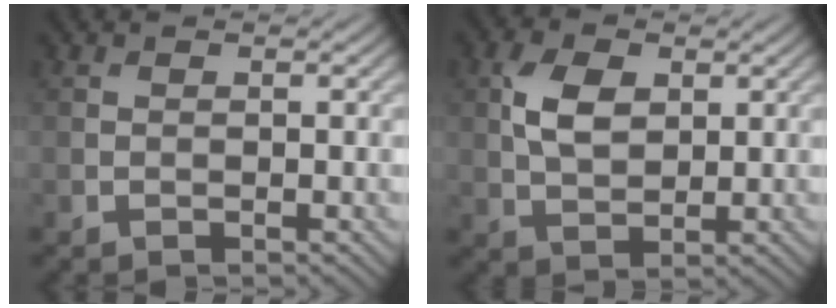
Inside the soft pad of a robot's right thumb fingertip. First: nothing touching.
{"total": 5.1, "force": [1.4, 3.1, 3.7], "torque": [-0.084, 0.005, 0.023]}